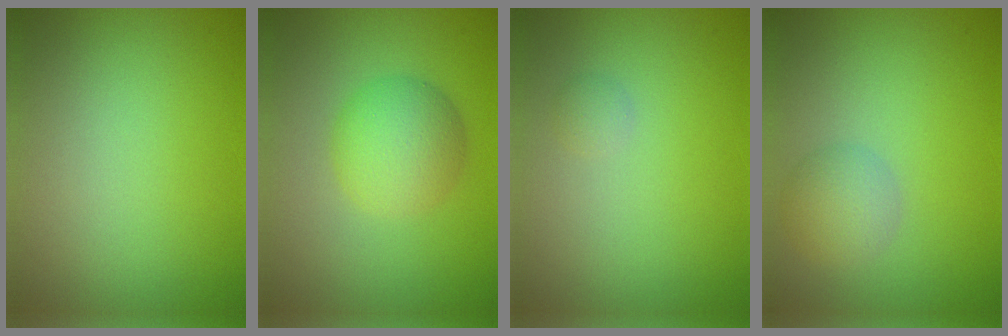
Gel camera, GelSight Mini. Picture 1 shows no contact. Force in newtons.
{"total": 4.3, "press": 4.3, "slide": 0.0}
{"total": 0.7, "press": 0.7, "slide": 0.0}
{"total": 2.6, "press": 2.6, "slide": 0.0}